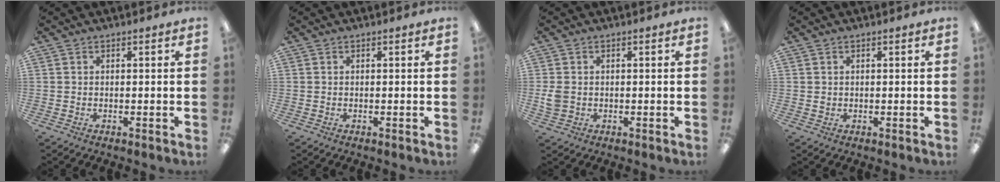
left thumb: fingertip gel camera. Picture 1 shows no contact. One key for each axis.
{"total": 0.0}
{"total": 3.1, "fx": -0.2, "fy": 2.6, "fz": 1.7, "tx": -0.023, "ty": 0.001, "tz": -0.002}
{"total": 0.8, "fx": 0.2, "fy": 0.7, "fz": 0.2, "tx": -0.004, "ty": 0.002, "tz": 0.003}